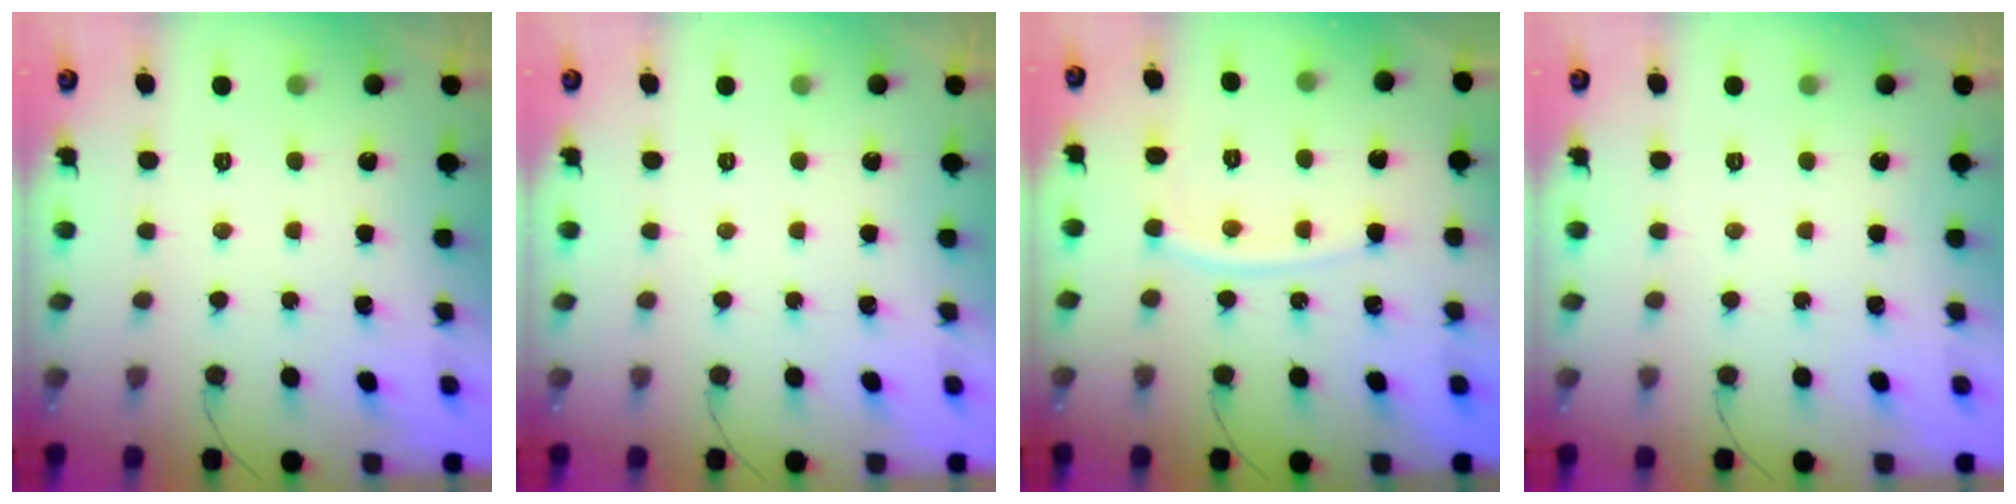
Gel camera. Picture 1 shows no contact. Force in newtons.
{"total": 0.0}
{"total": 6.4, "press": 6.4, "slide": 0.8}
{"total": 0.0}